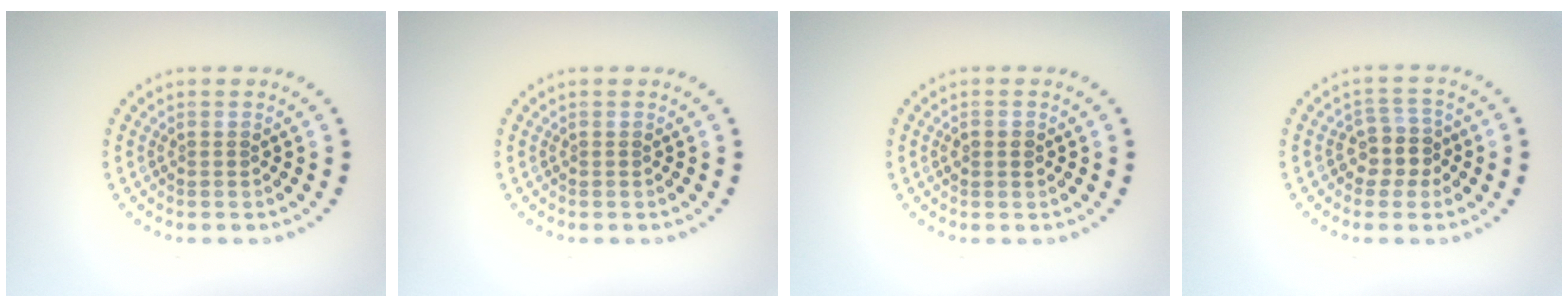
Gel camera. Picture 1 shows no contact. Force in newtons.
{"total": 0.0}
{"total": 1.3, "press": 1.3, "slide": 0.1}
{"total": 2.8, "press": 2.4, "slide": 1.6}